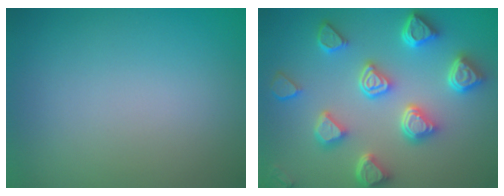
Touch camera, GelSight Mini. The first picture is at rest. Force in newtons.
{"total": 6.9, "press": 5.8, "slide": 3.8}